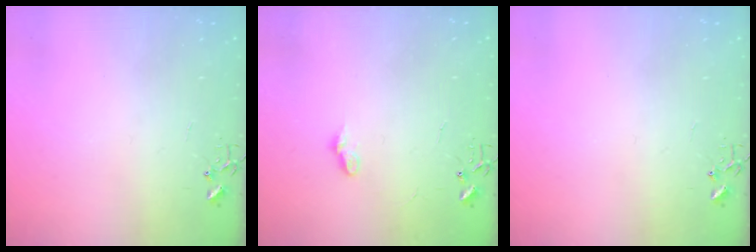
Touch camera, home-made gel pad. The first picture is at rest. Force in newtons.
{"total": 6.1, "press": 6.1, "slide": 0.6}
{"total": 0.0}